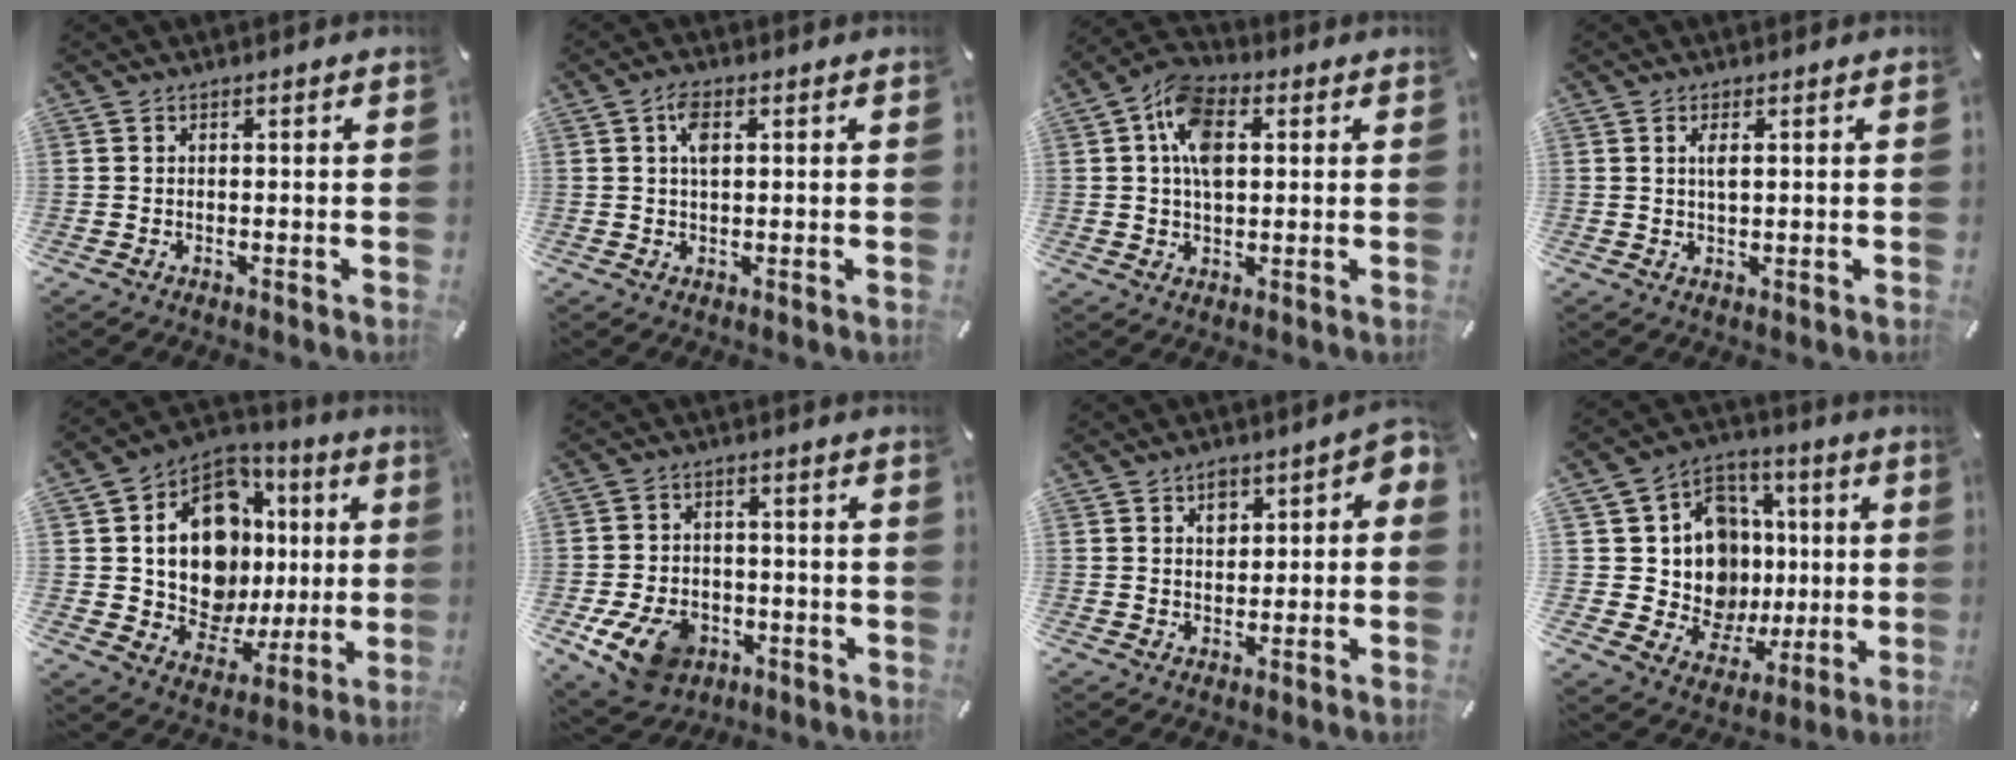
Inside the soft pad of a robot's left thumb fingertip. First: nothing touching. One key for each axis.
{"total": 3.8, "fx": 1.2, "fy": 1.8, "fz": 3.0, "tx": -0.059, "ty": 0.005, "tz": 0.018}
{"total": 10.8, "fx": 2.4, "fy": 6.9, "fz": 8.0, "tx": -0.159, "ty": 0.005, "tz": 0.042}
{"total": 2.4, "fx": 0.7, "fy": 0.8, "fz": 2.2, "tx": -0.045, "ty": -0.002, "tz": 0.006}
{"total": 17.4, "fx": 2.8, "fy": 13.4, "fz": 10.7, "tx": -0.207, "ty": -0.025, "tz": 0.056}
{"total": 11.5, "fx": -5.1, "fy": 8.3, "fz": 6.2, "tx": -0.117, "ty": 0.028, "tz": -0.091}
{"total": 5.3, "fx": 1.5, "fy": 3.9, "fz": 3.4, "tx": -0.038, "ty": -0.004, "tz": 0.020}
{"total": 16.8, "fx": 0.8, "fy": 15.4, "fz": 6.8, "tx": -0.113, "ty": -0.015, "tz": 0.042}